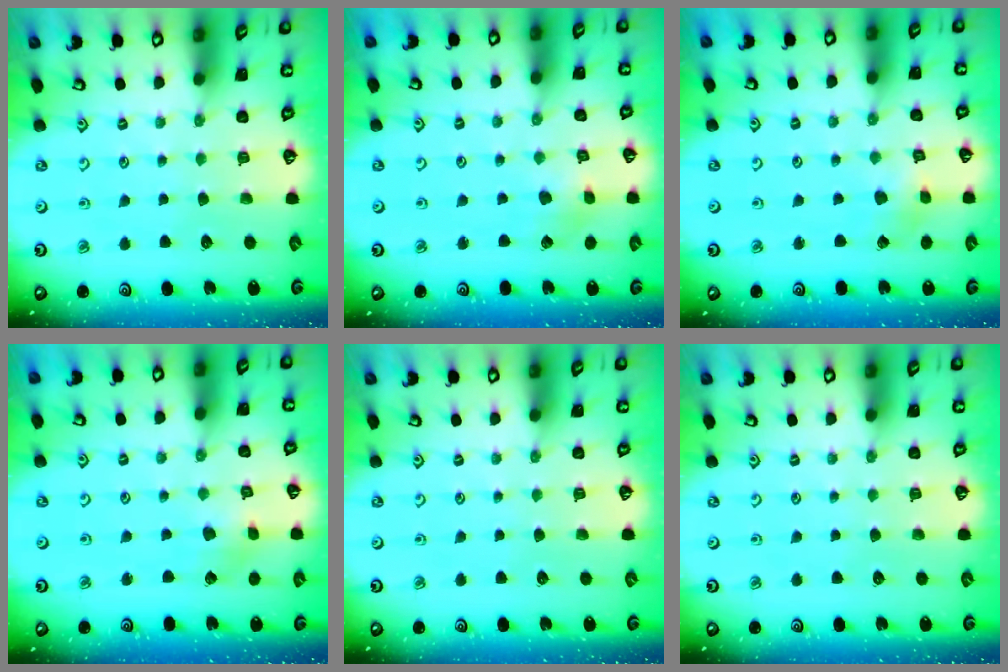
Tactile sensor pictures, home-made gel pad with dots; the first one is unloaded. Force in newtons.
{"total": 3.0, "press": 2.9, "slide": 0.5}
{"total": 2.7, "press": 2.7, "slide": 0.3}
{"total": 3.0, "press": 3.0, "slide": 0.1}
{"total": 0.0}
{"total": 0.0}